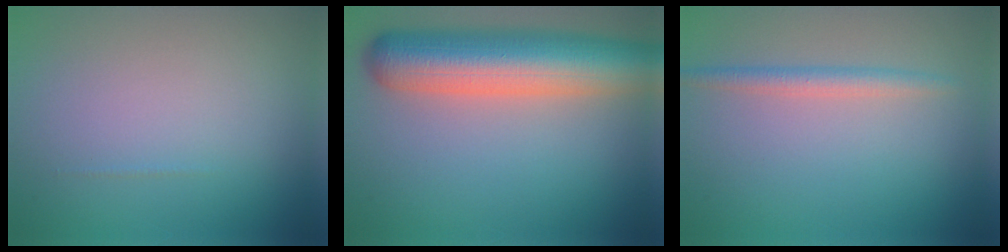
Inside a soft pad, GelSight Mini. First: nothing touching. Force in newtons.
{"total": 10.1, "press": 10.1, "slide": 0.6}
{"total": 1.8, "press": 1.8, "slide": 0.1}